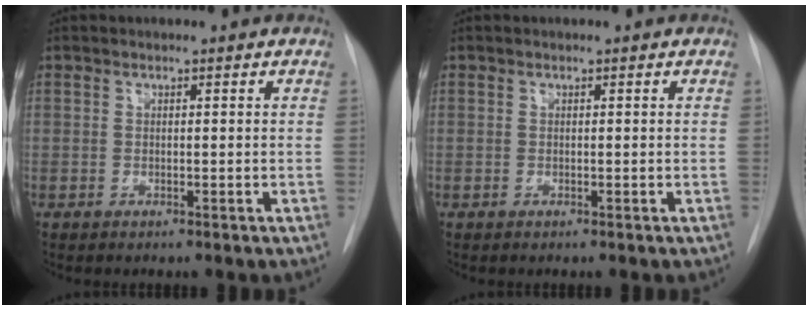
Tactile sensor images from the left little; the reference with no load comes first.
{"total": 0.0}